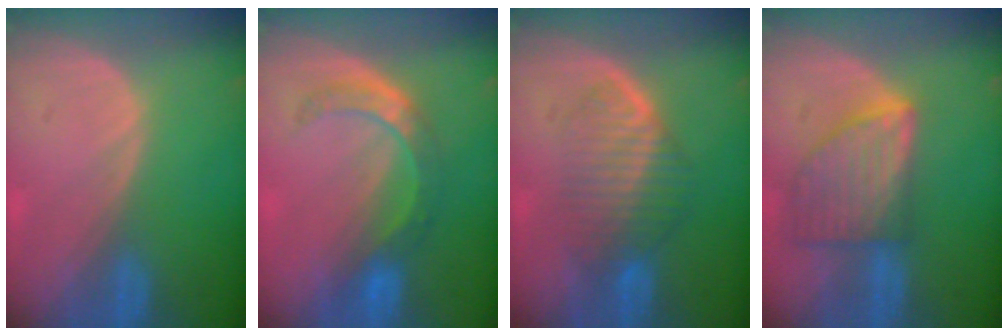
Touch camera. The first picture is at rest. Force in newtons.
{"total": 5.6, "press": 5.5, "slide": 0.7}
{"total": 6.7, "press": 6.4, "slide": 1.7}
{"total": 8.1, "press": 7.4, "slide": 3.4}